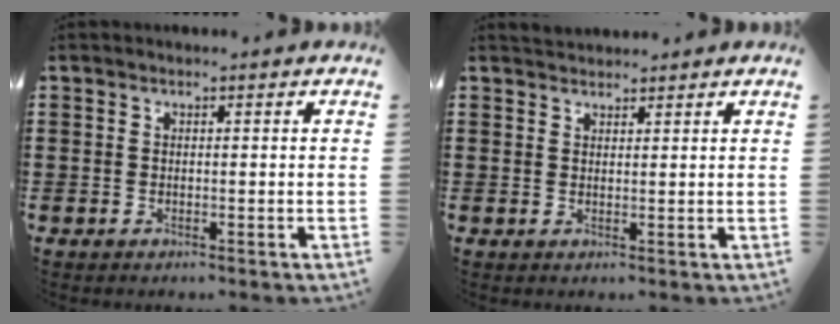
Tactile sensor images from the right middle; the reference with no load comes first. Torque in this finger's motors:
{"motor_torque": [0.00, 0.00, 0.00, 0.00]}